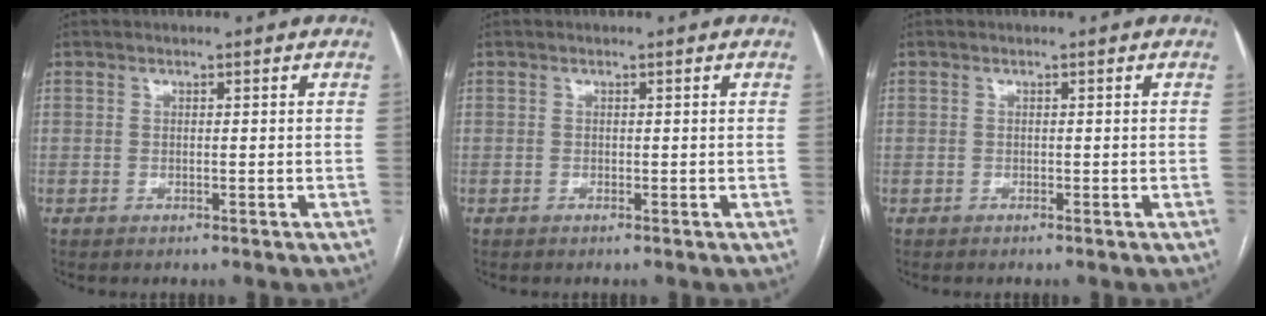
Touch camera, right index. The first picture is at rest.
{"total": 0.0}
{"total": 0.0}